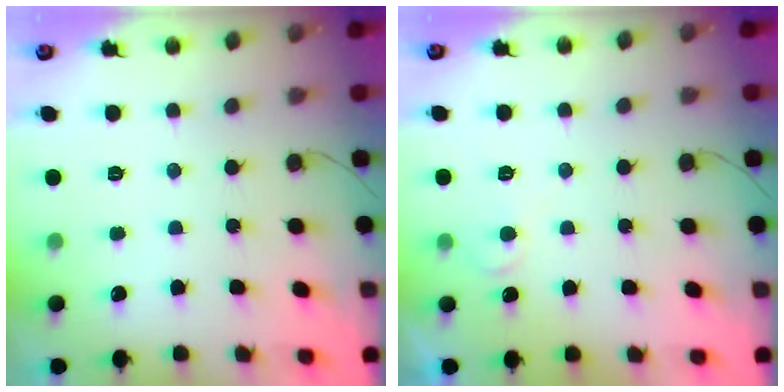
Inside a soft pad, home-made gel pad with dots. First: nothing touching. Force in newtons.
{"total": 4.9, "press": 4.8, "slide": 0.5}